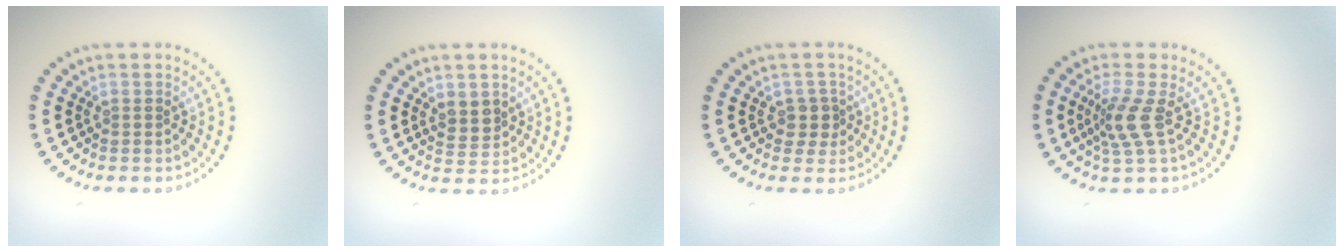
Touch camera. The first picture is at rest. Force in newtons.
{"total": 2.0, "press": 1.8, "slide": 0.8}
{"total": 1.9, "press": 1.6, "slide": 1.0}
{"total": 2.9, "press": 2.1, "slide": 1.9}